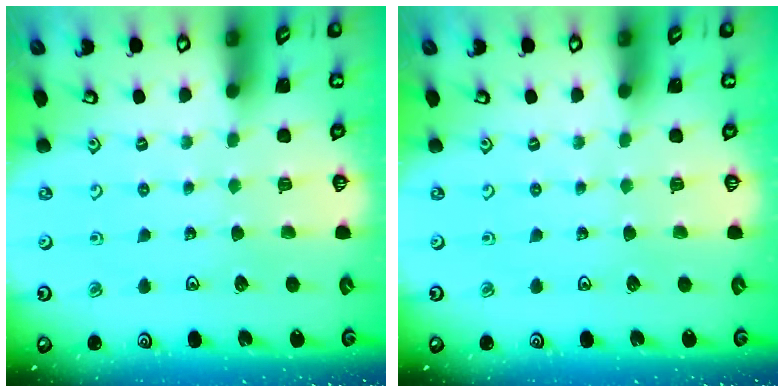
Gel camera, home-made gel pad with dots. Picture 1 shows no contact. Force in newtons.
{"total": 0.0}